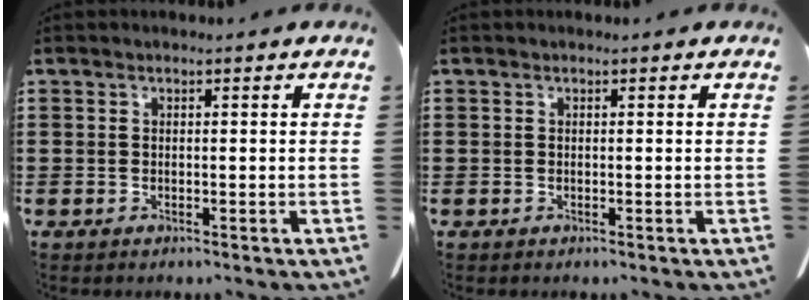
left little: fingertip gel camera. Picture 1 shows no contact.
{"total": 0.0}